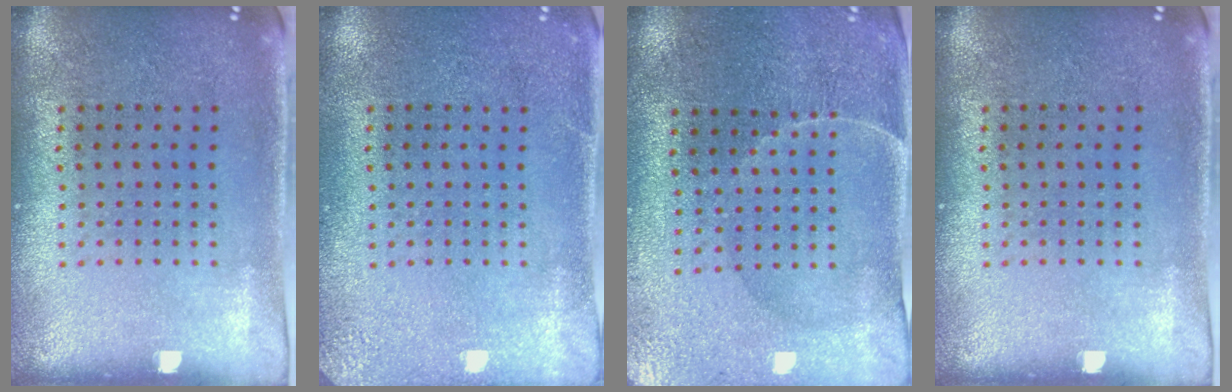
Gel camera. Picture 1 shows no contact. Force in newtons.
{"total": 2.4, "press": 2.4, "slide": 0.3}
{"total": 0.6, "press": 0.5, "slide": 0.4}
{"total": 0.0}